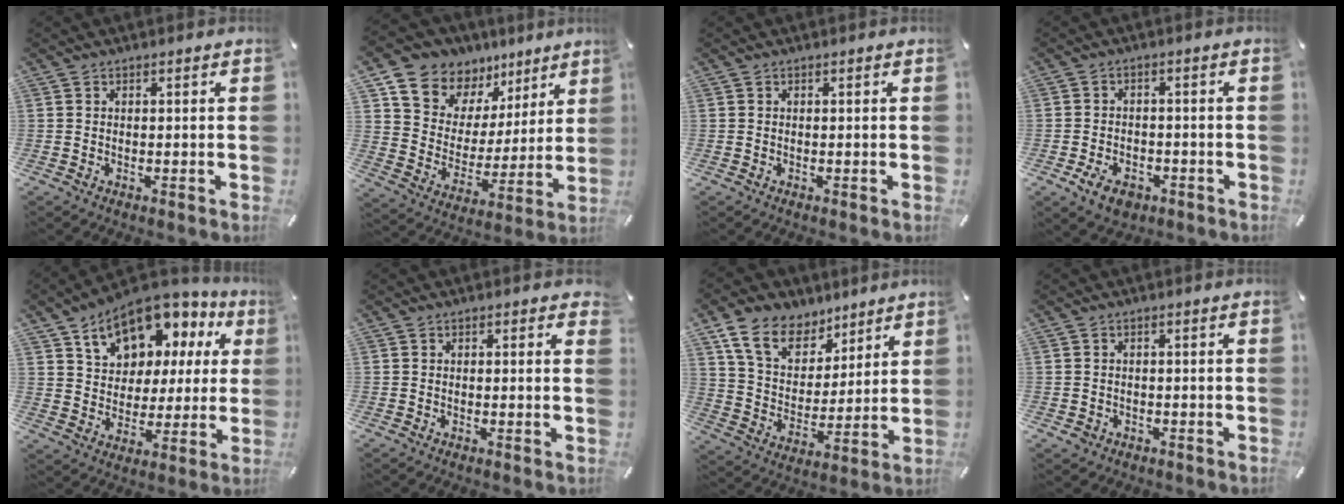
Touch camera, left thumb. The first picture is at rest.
{"total": 10.7, "force": [7.9, 7.3, 0.2], "torque": [-0.025, -0.078, 0.150]}
{"total": 0.0}
{"total": 5.4, "force": [-2.8, 3.7, 2.8], "torque": [-0.046, 0.012, -0.052]}
{"total": 13.7, "force": [8.5, 9.2, 5.7], "torque": [-0.102, -0.052, 0.155]}
{"total": 0.8, "force": [0.3, 0.5, 0.6], "torque": [0.005, -0.003, 0.002]}
{"total": 13.4, "force": [8.5, 9.0, 5.2], "torque": [-0.109, -0.040, 0.166]}
{"total": 1.4, "force": [-0.6, 1.3, 0.3], "torque": [-0.006, 0.004, -0.014]}